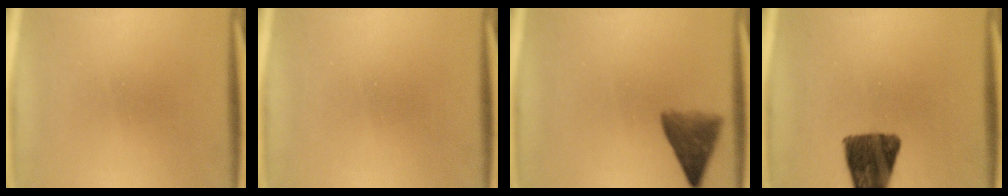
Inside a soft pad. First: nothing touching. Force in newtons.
{"total": 0.0}
{"total": 5.8}
{"total": 11.8}